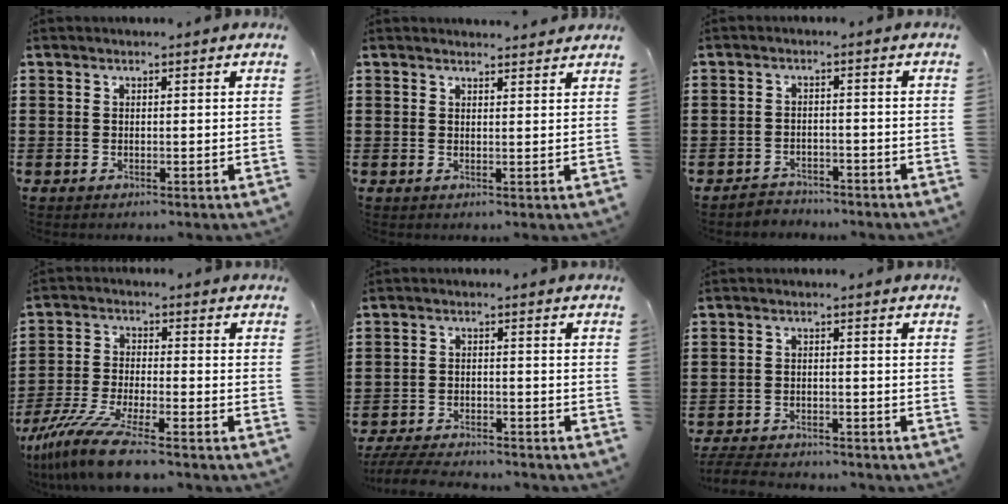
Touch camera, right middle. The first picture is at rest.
{"total": 1.5, "force": [1.5, 0.0, -0.2], "torque": [0.006, -0.003, 0.029]}
{"total": 2.6, "force": [-2.5, 0.5, -0.3], "torque": [-0.003, 0.001, -0.057]}
{"total": 9.4, "force": [-7.9, 0.7, 5.1], "torque": [-0.118, -0.003, -0.158]}
{"total": 5.1, "force": [-4.9, 0.5, 1.3], "torque": [-0.029, 0.001, -0.099]}
{"total": 3.8, "force": [-3.7, 0.5, 0.5], "torque": [-0.016, -0.001, -0.079]}